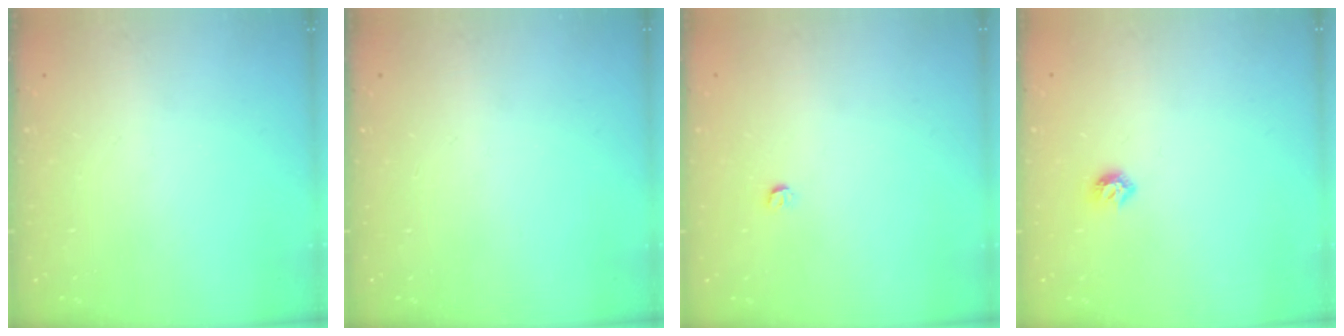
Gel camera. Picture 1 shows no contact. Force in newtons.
{"total": 0.0}
{"total": 3.2, "press": 3.2, "slide": 0.6}
{"total": 5.5, "press": 5.4, "slide": 1.2}